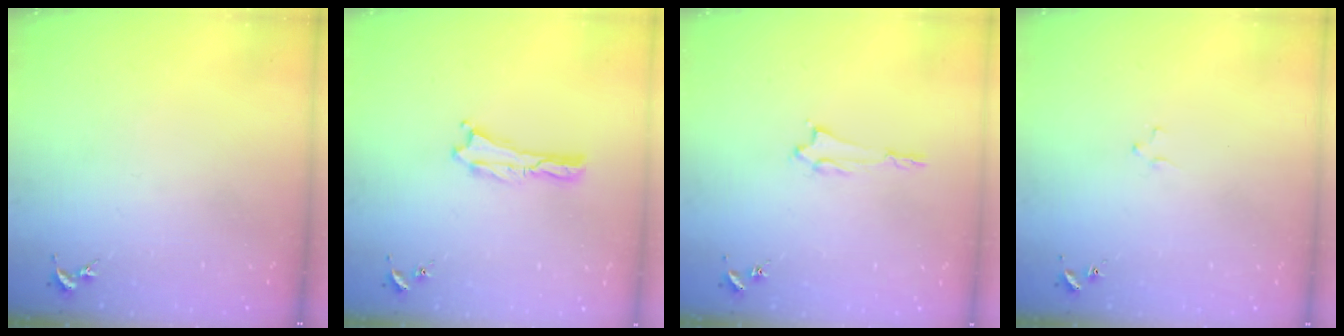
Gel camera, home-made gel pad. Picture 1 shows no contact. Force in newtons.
{"total": 0.0}
{"total": 1.2, "press": 1.2, "slide": 0.1}
{"total": 1.2, "press": 1.2, "slide": 0.2}